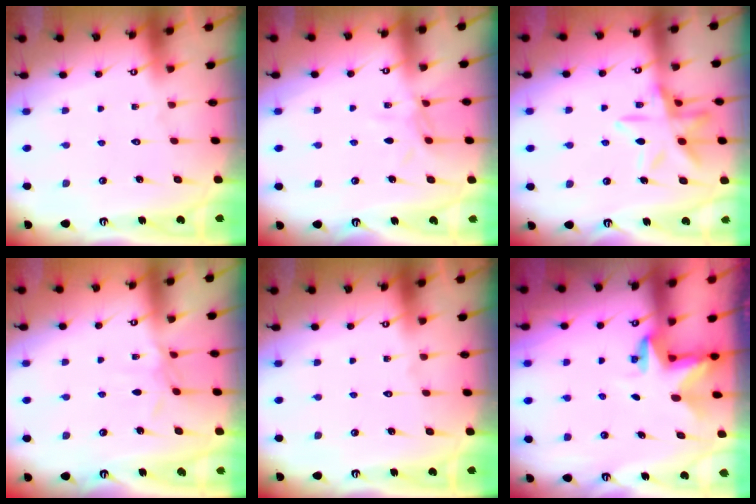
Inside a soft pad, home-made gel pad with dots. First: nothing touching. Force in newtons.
{"total": 5.9, "press": 5.9, "slide": 0.7}
{"total": 14.4, "press": 14.3, "slide": 1.0}
{"total": 3.9, "press": 3.9, "slide": 0.6}
{"total": 0.0}
{"total": 2.9, "press": 2.9, "slide": 0.2}